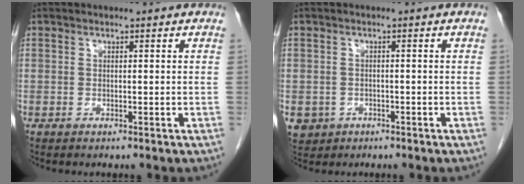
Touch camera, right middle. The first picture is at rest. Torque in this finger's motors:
{"motor_torque": [0.15, -0.07, 0.09, 0.00]}